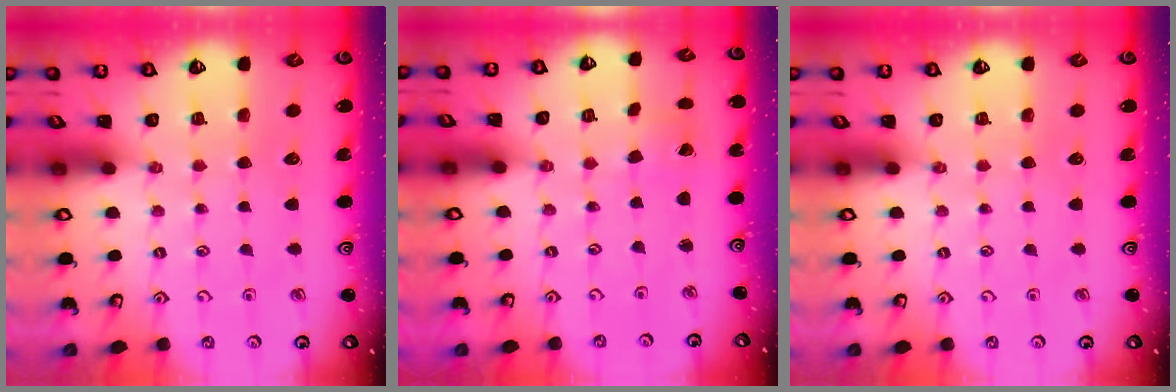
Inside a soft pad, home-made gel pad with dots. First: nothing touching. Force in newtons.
{"total": 0.9, "press": 0.9, "slide": 0.0}
{"total": 0.0}